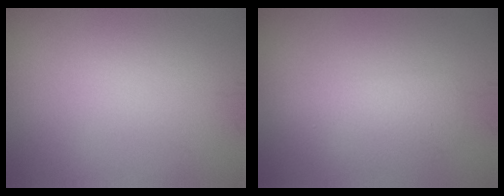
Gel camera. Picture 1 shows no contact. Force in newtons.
{"total": 3.0, "press": 3.0, "slide": 0.2}